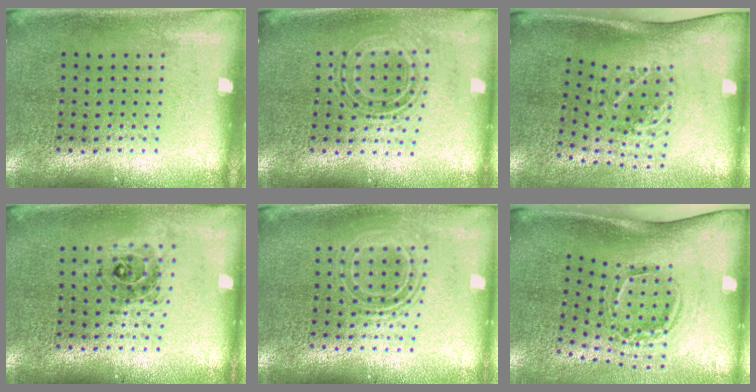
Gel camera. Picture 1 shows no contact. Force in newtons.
{"total": 0.9, "press": 0.8, "slide": 0.3}
{"total": 2.0, "press": 1.4, "slide": 1.4}
{"total": 0.8, "press": 0.8, "slide": 0.1}
{"total": 1.7, "press": 1.2, "slide": 1.1}
{"total": 2.1, "press": 1.3, "slide": 1.6}